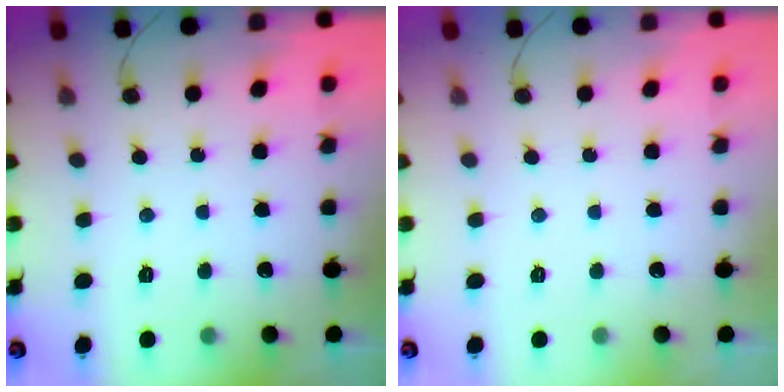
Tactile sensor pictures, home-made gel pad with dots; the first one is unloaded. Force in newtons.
{"total": 0.0}